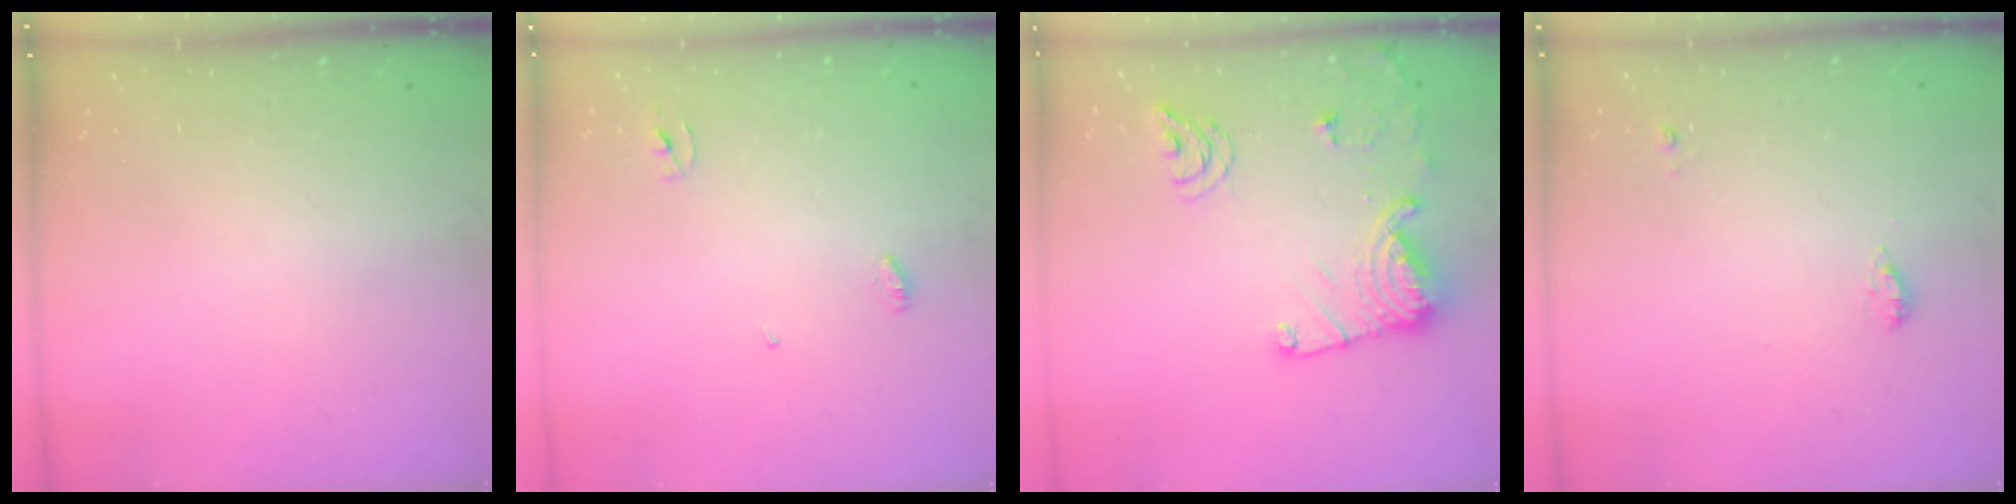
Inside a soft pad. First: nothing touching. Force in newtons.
{"total": 3.3, "press": 3.3, "slide": 0.3}
{"total": 15.1, "press": 15.0, "slide": 1.5}
{"total": 5.3, "press": 5.0, "slide": 1.7}